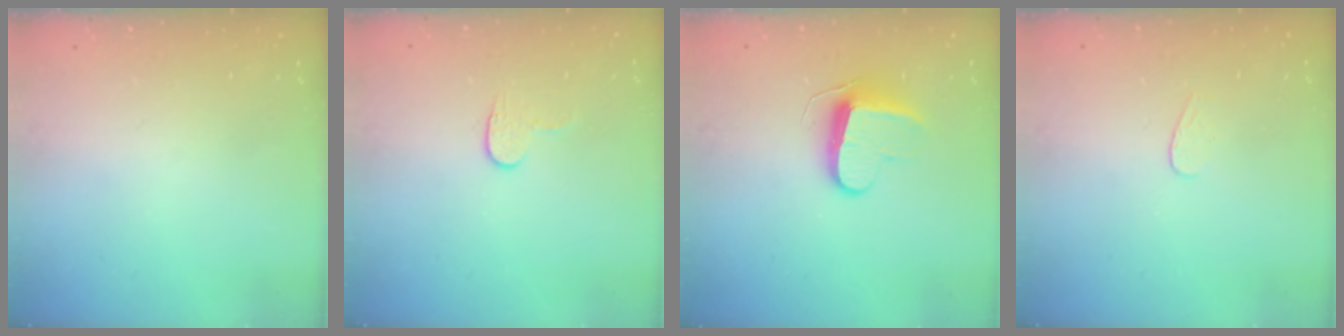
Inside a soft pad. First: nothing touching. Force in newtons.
{"total": 4.5, "press": 4.5, "slide": 0.4}
{"total": 9.4, "press": 9.4, "slide": 0.5}
{"total": 3.5, "press": 3.5, "slide": 0.3}